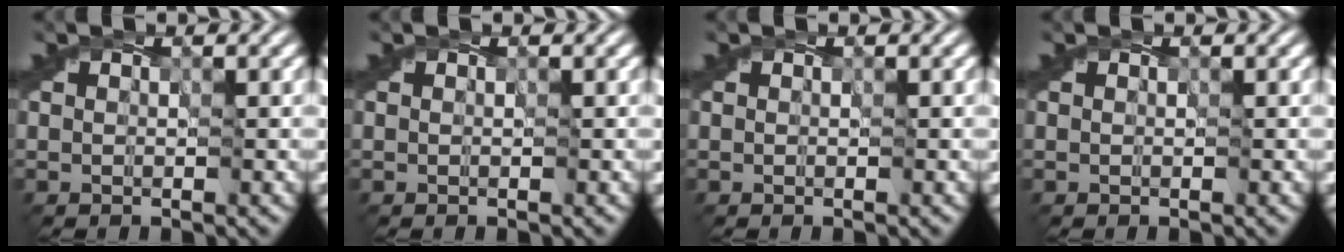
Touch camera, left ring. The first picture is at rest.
{"total": 0.0}
{"total": 0.0}
{"total": 0.0}